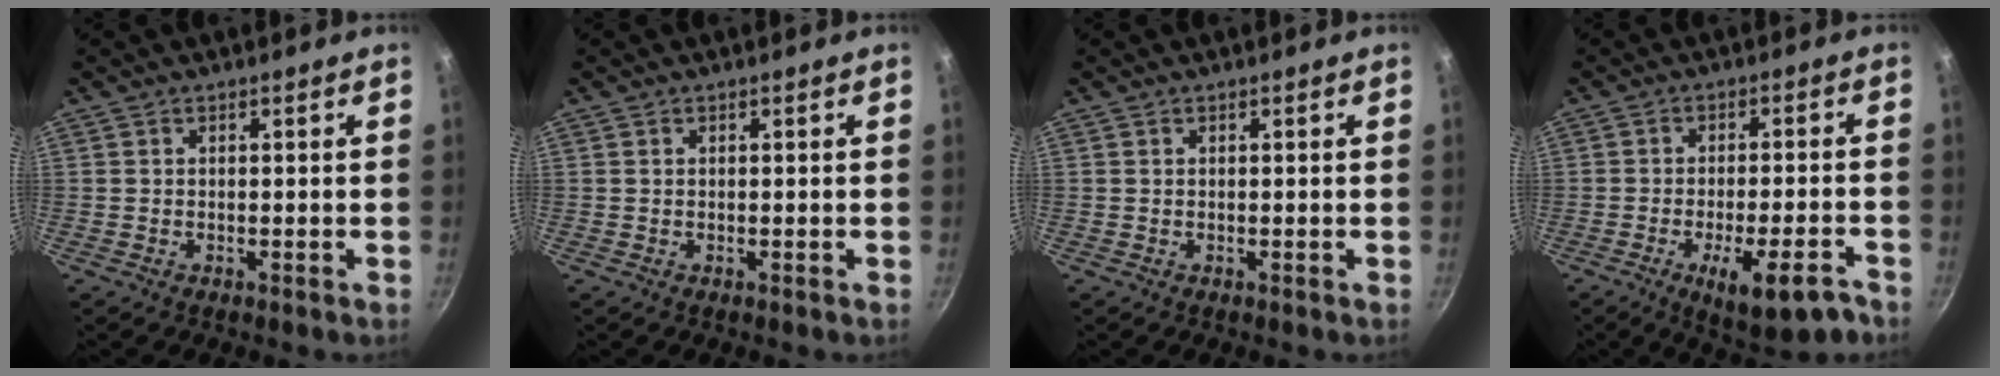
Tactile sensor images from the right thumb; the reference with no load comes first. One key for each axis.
{"total": 0.0}
{"total": 0.0}
{"total": 11.5, "fx": -6.1, "fy": 3.6, "fz": 9.0, "tx": -0.115, "ty": 0.022, "tz": -0.080}